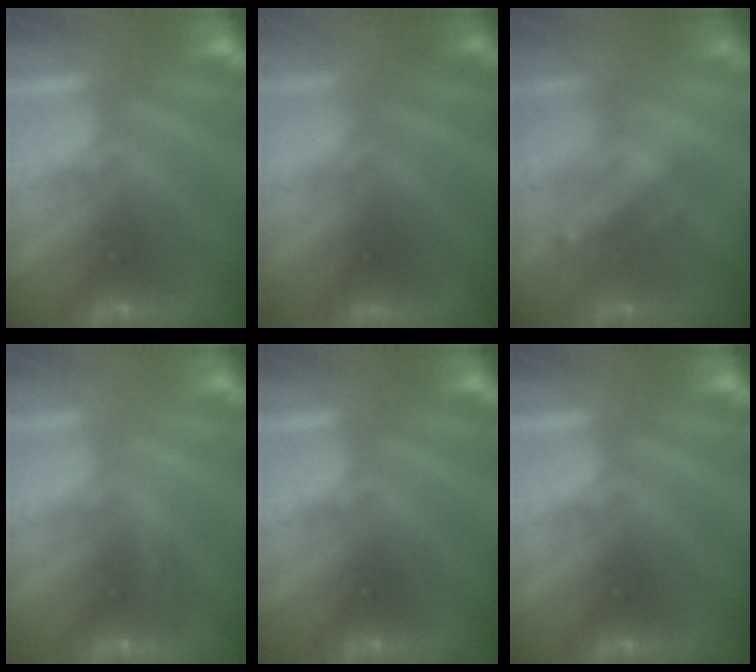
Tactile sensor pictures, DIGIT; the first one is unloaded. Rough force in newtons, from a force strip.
{"total": 6.0}
{"total": 2.4}
{"total": 2.8}
{"total": 0.0}
{"total": 0.0}